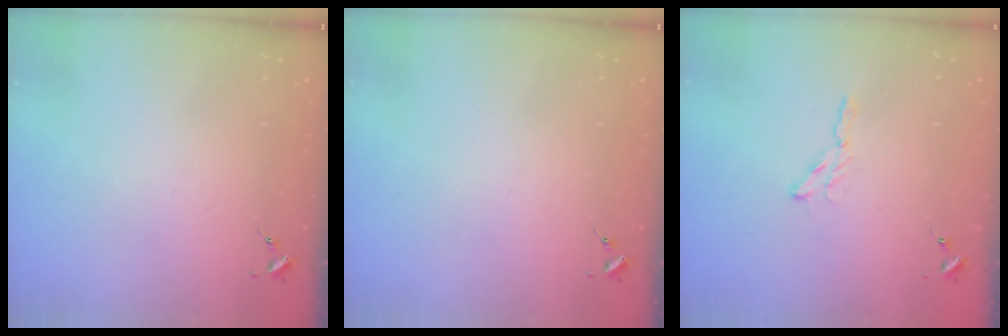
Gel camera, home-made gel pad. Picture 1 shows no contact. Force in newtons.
{"total": 0.0}
{"total": 3.5, "press": 3.4, "slide": 0.4}